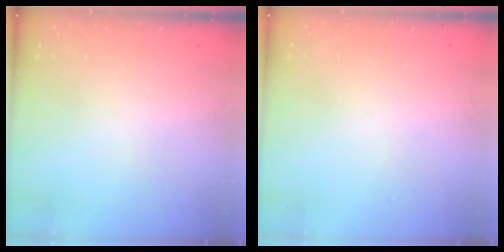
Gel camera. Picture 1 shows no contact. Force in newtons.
{"total": 0.0}